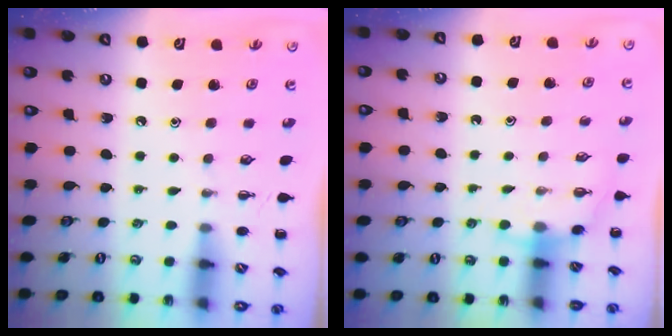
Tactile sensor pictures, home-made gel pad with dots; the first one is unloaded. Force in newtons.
{"total": 4.2, "press": 4.1, "slide": 0.9}